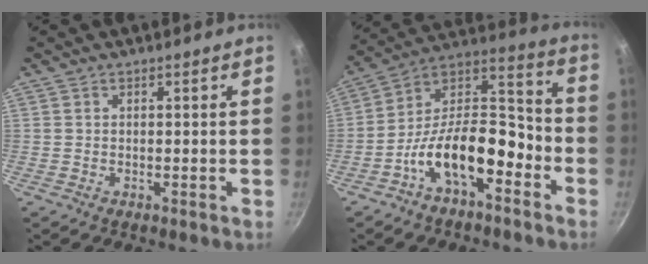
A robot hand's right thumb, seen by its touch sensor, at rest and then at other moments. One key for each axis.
{"total": 16.9, "fx": -7.6, "fy": 8.2, "fz": 12.6, "tx": -0.180, "ty": 0.077, "tz": -0.147}